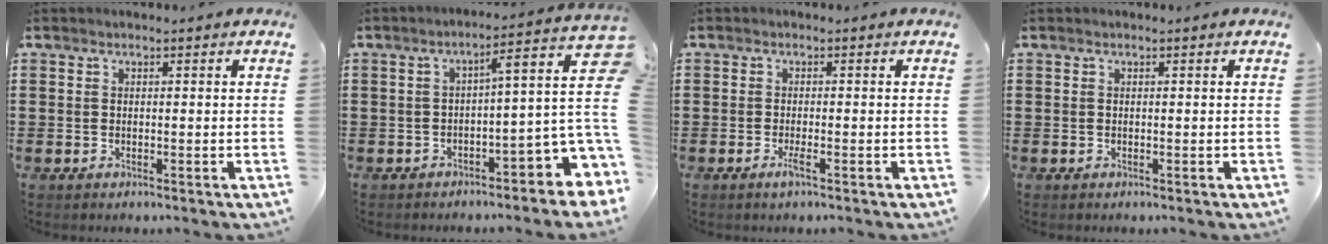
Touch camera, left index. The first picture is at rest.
{"total": 4.4, "force": [-1.4, 0.9, 4.1], "torque": [-0.051, -0.034, -0.038]}
{"total": 1.6, "force": [-0.9, 0.0, 1.4], "torque": [-0.030, -0.007, -0.018]}
{"total": 0.0}